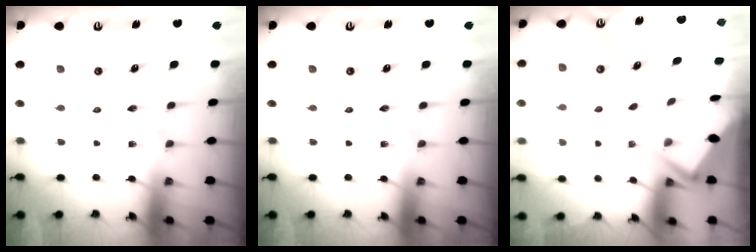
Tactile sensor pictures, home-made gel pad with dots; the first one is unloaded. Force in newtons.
{"total": 0.0}
{"total": 3.0, "press": 2.9, "slide": 0.4}